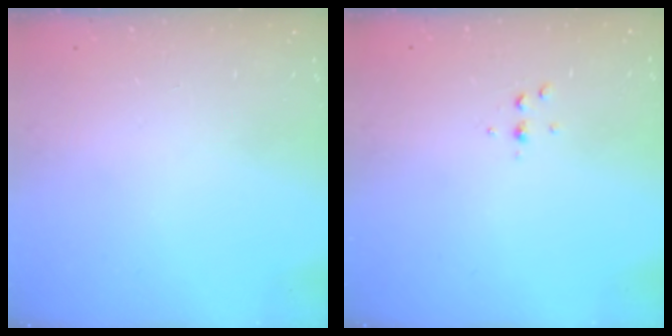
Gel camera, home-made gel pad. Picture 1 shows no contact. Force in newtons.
{"total": 2.6, "press": 2.6, "slide": 0.3}